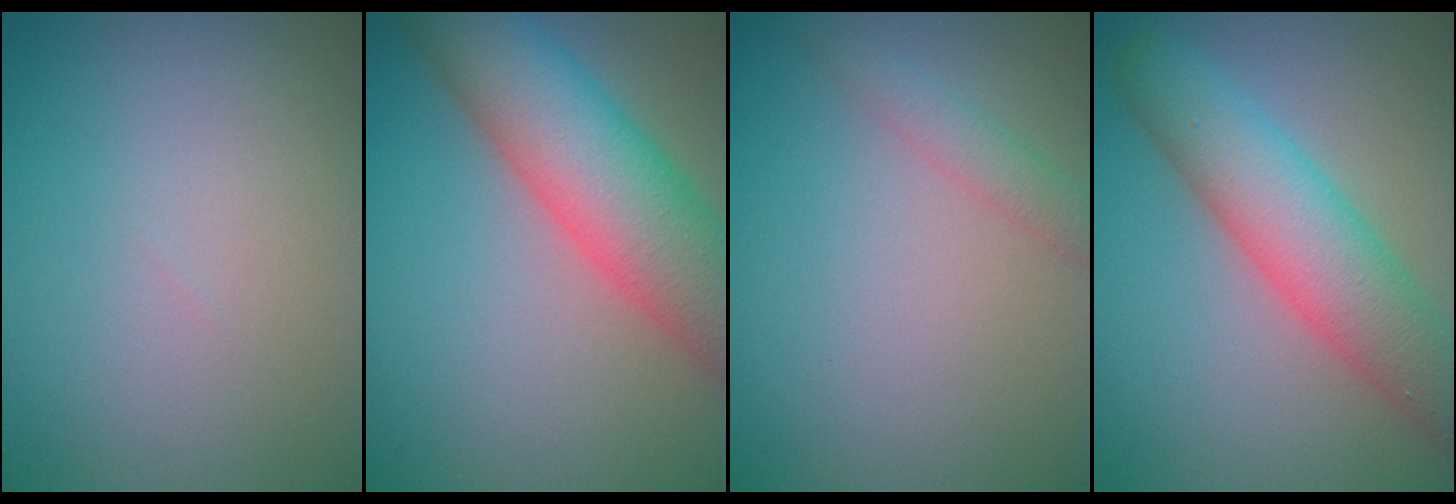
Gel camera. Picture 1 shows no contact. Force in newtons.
{"total": 9.8, "press": 9.8, "slide": 0.5}
{"total": 1.7, "press": 1.7, "slide": 0.0}
{"total": 7.3, "press": 7.3, "slide": 0.4}